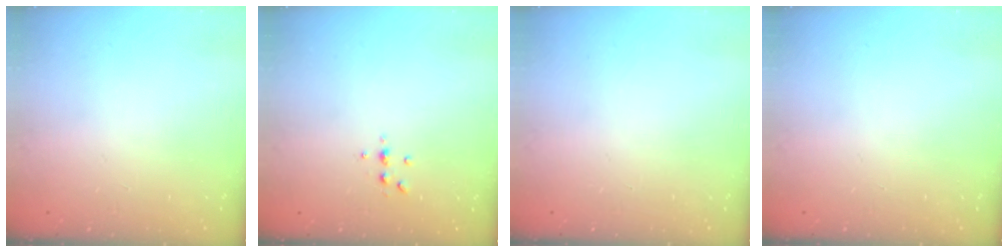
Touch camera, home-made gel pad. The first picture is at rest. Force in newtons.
{"total": 4.2, "press": 4.1, "slide": 0.5}
{"total": 0.0}
{"total": 0.0}